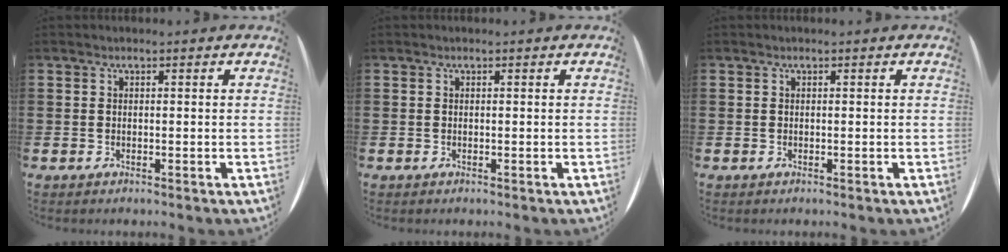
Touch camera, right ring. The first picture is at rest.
{"total": 0.0}
{"total": 0.0}